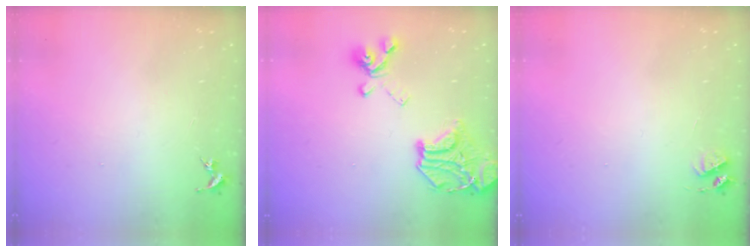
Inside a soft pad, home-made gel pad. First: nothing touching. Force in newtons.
{"total": 18.3, "press": 18.1, "slide": 2.4}
{"total": 4.4, "press": 4.3, "slide": 0.6}